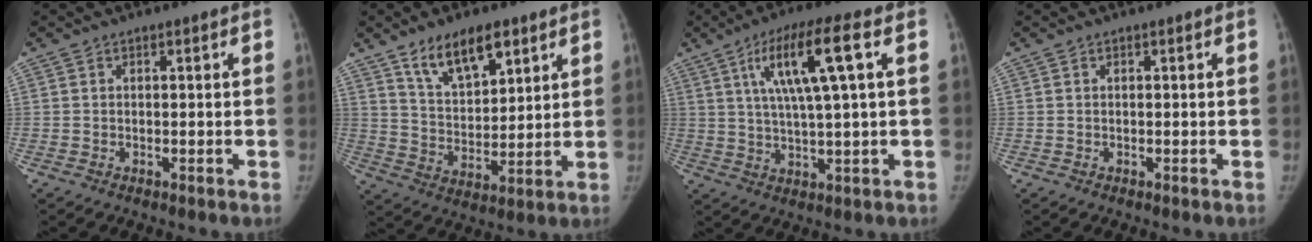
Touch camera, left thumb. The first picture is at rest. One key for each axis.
{"total": 11.8, "fx": 7.3, "fy": 5.6, "fz": 7.5, "tx": -0.099, "ty": -0.040, "tz": 0.138}
{"total": 12.8, "fx": 4.0, "fy": 1.8, "fz": 12.0, "tx": -0.232, "ty": 0.004, "tz": 0.069}
{"total": 0.0}